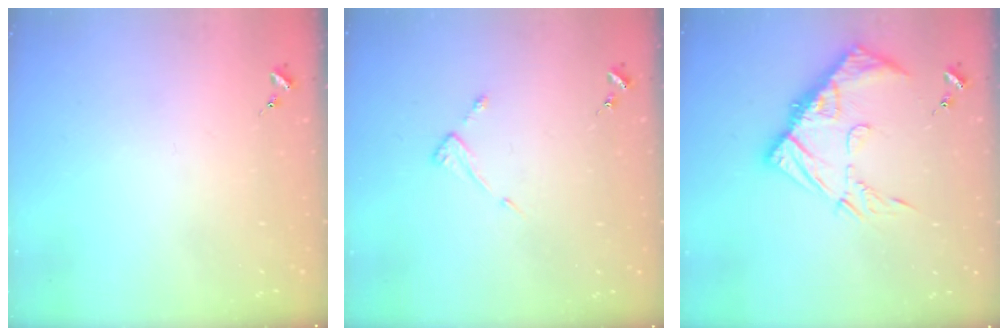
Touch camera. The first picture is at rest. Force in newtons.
{"total": 3.6, "press": 3.6, "slide": 0.4}
{"total": 15.2, "press": 15.2, "slide": 1.5}